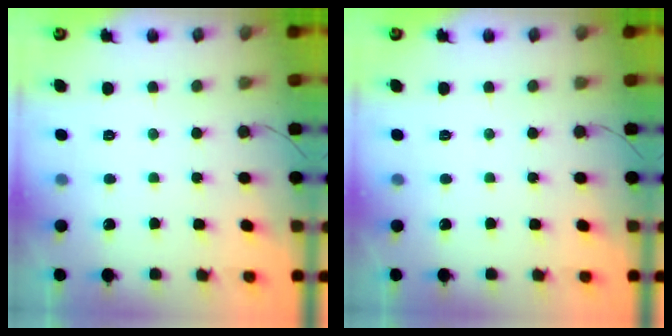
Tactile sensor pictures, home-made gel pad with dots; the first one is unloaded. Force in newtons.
{"total": 0.0}